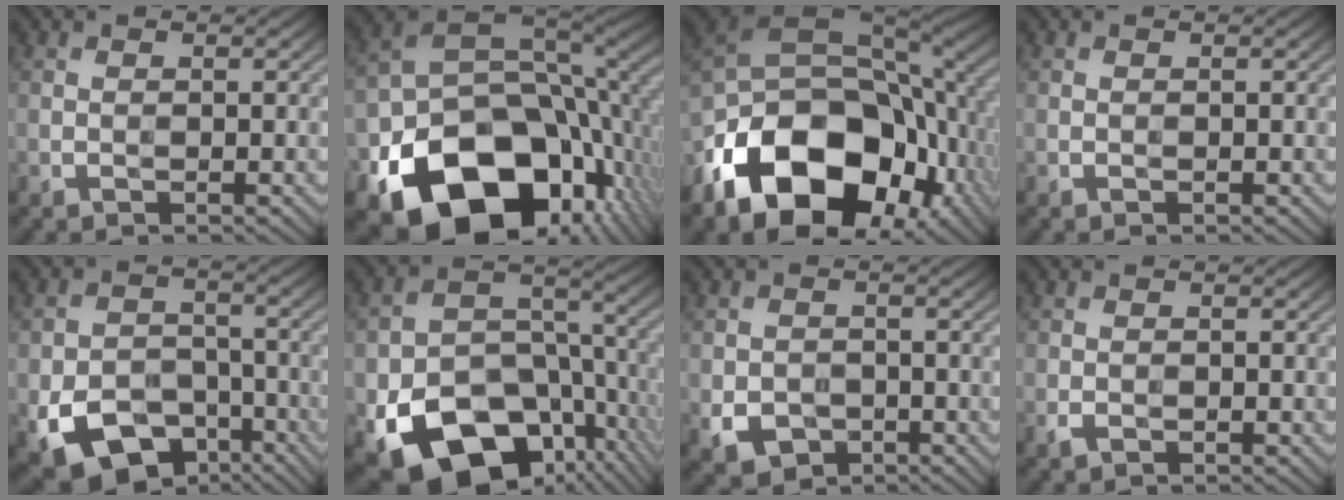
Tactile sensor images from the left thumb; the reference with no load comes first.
{"total": 21.2, "force": [-8.4, 14.2, 13.4], "torque": [-0.270, -0.055, -0.117]}
{"total": 20.6, "force": [-6.9, 13.0, 14.4], "torque": [-0.272, -0.025, -0.108]}
{"total": 0.0}
{"total": 11.5, "force": [-6.0, 7.6, 6.2], "torque": [-0.126, -0.028, -0.107]}
{"total": 20.2, "force": [-9.2, 13.8, 11.5], "torque": [-0.217, -0.046, -0.117]}
{"total": 4.2, "force": [-1.9, 3.2, 1.9], "torque": [-0.040, -0.014, -0.035]}
{"total": 1.1, "force": [-0.6, 0.7, 0.6], "torque": [-0.012, -0.003, -0.013]}